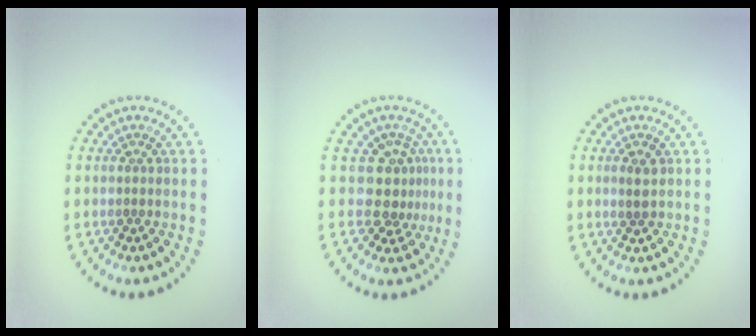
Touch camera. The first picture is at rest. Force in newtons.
{"total": 3.0, "press": 2.1, "slide": 2.1}
{"total": 1.2, "press": 1.1, "slide": 0.4}